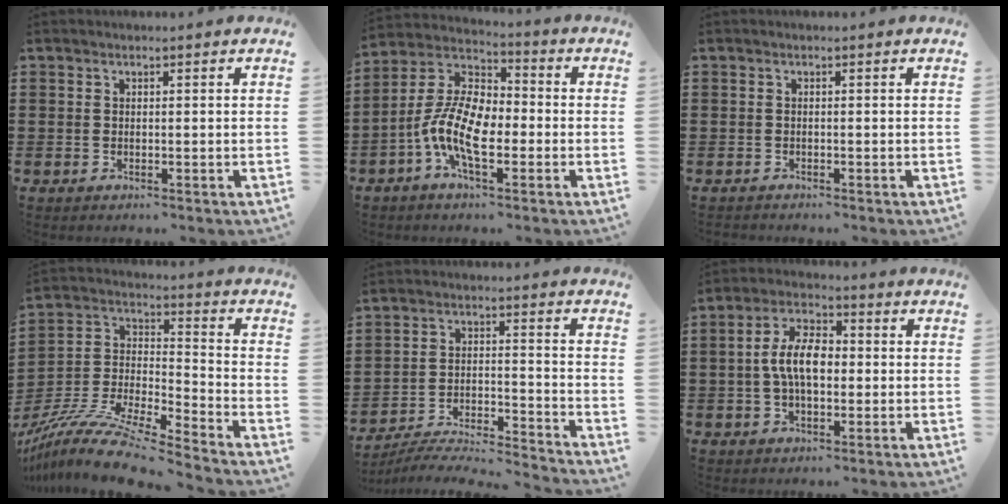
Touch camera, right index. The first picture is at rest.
{"total": 10.6, "force": [-3.4, 4.6, 8.9], "torque": [-0.217, -0.007, -0.070]}
{"total": 0.7, "force": [-0.6, 0.0, -0.2], "torque": [0.004, 0.003, -0.014]}
{"total": 11.7, "force": [-10.3, 1.0, 5.5], "torque": [-0.125, 0.002, -0.211]}
{"total": 5.6, "force": [-5.5, -0.1, 1.3], "torque": [-0.033, -0.009, -0.114]}
{"total": 7.5, "force": [-0.4, 3.9, 6.4], "torque": [-0.139, 0.006, -0.013]}